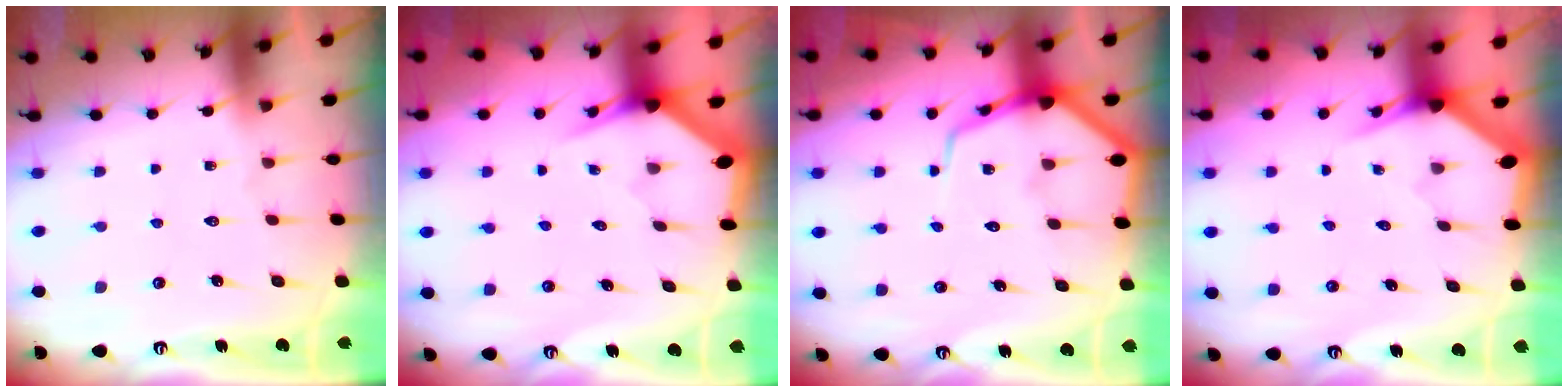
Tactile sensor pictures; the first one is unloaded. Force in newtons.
{"total": 3.0, "press": 3.0, "slide": 0.1}
{"total": 9.5, "press": 9.4, "slide": 1.0}
{"total": 3.0, "press": 3.0, "slide": 0.0}